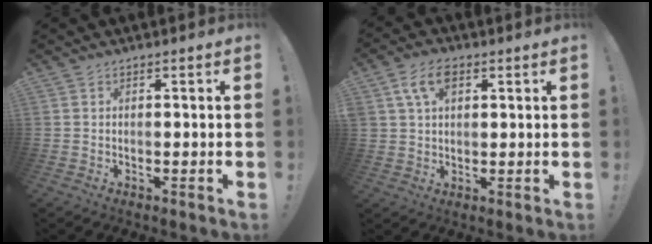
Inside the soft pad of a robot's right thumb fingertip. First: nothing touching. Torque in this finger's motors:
{"motor_torque": [2.07, 2.13, 0.24, 0.21, 0.46]}